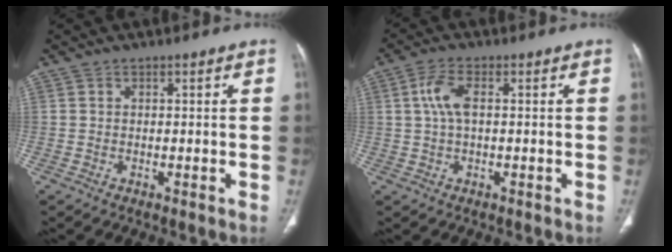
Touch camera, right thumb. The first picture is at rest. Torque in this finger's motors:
{"motor_torque": [-0.46, 0.79, 0.55, 0.60, 0.06]}